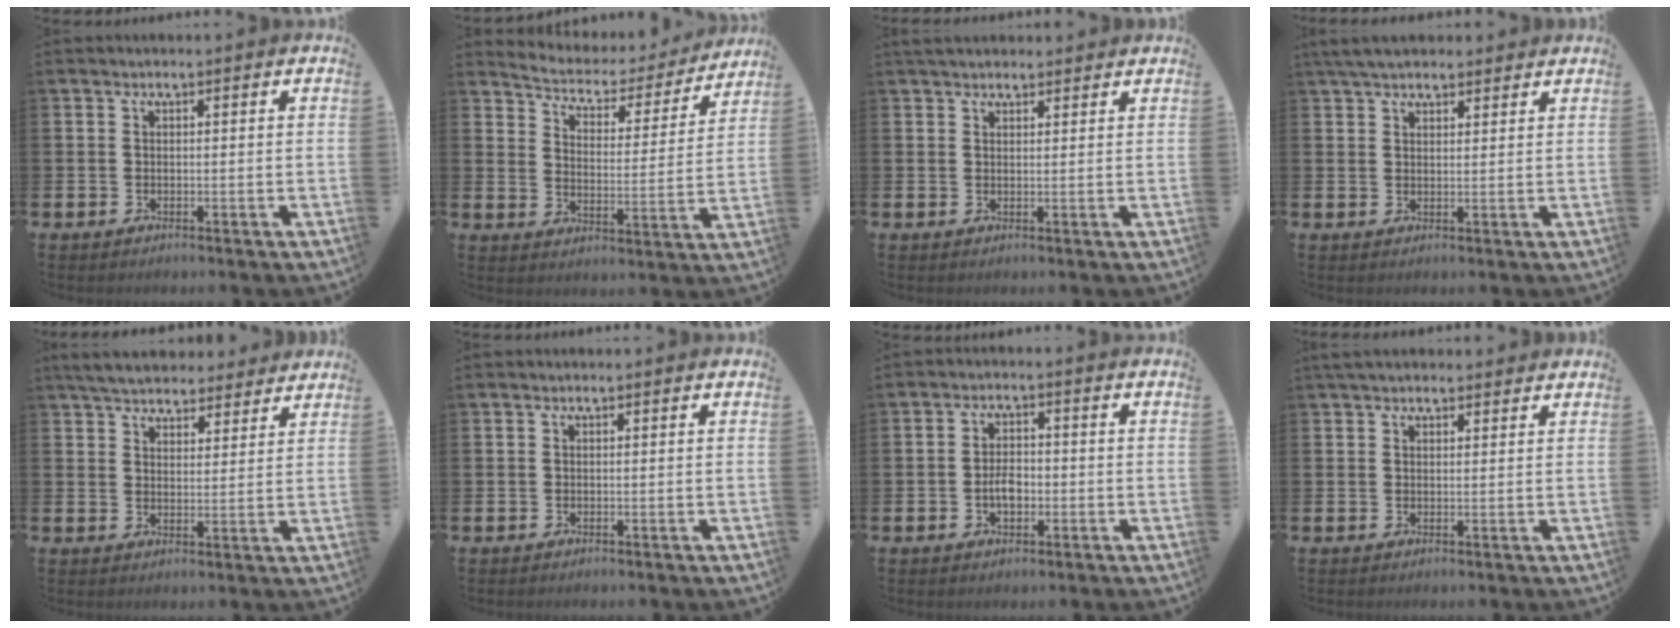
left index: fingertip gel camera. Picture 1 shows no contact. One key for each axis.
{"total": 4.9, "fx": 4.6, "fy": 1.3, "fz": 0.7, "tx": -0.044, "ty": -0.038, "tz": 0.074}
{"total": 2.5, "fx": 2.3, "fy": 0.8, "fz": 0.4, "tx": -0.006, "ty": -0.004, "tz": 0.042}
{"total": 4.3, "fx": 3.8, "fy": 1.5, "fz": 1.5, "tx": -0.038, "ty": -0.004, "tz": 0.073}
{"total": 5.5, "fx": 5.3, "fy": 1.3, "fz": 0.8, "tx": -0.034, "ty": -0.023, "tz": 0.097}
{"total": 0.0}
{"total": 3.1, "fx": -0.7, "fy": 1.9, "fz": 2.4, "tx": -0.036, "ty": 0.002, "tz": -0.016}
{"total": 2.3, "fx": 2.1, "fy": 0.8, "fz": 0.6, "tx": -0.009, "ty": -0.001, "tz": 0.037}